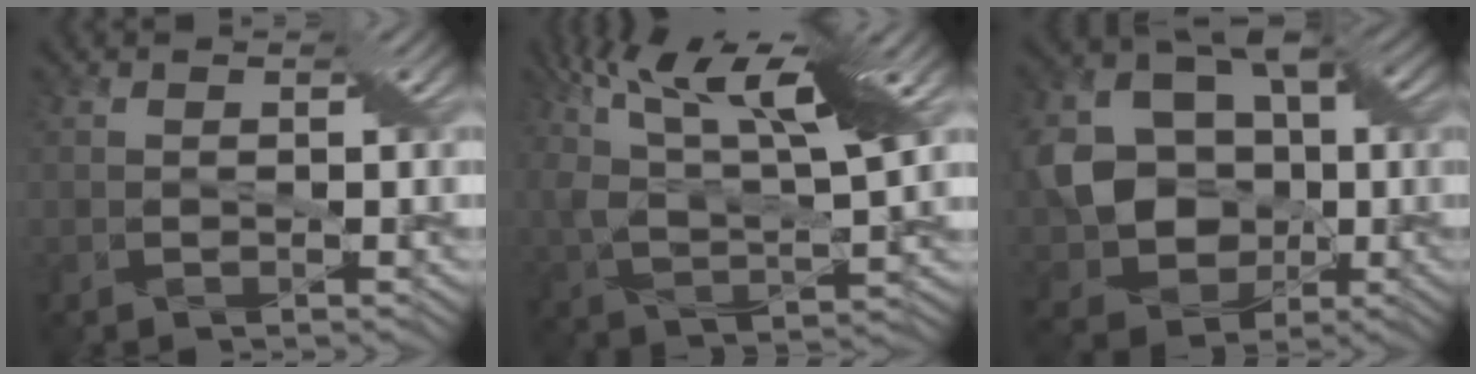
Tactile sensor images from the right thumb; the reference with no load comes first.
{"total": 15.0, "force": [7.7, 5.1, 11.8], "torque": [-0.231, 0.017, 0.122]}
{"total": 12.3, "force": [-0.8, 10.1, 7.0], "torque": [-0.164, -0.006, -0.019]}